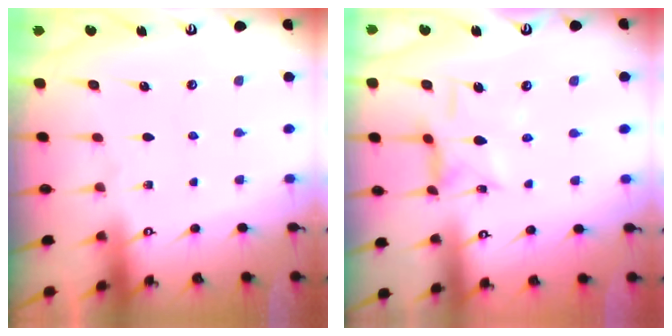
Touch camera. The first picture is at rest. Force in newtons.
{"total": 6.7, "press": 6.7, "slide": 0.4}